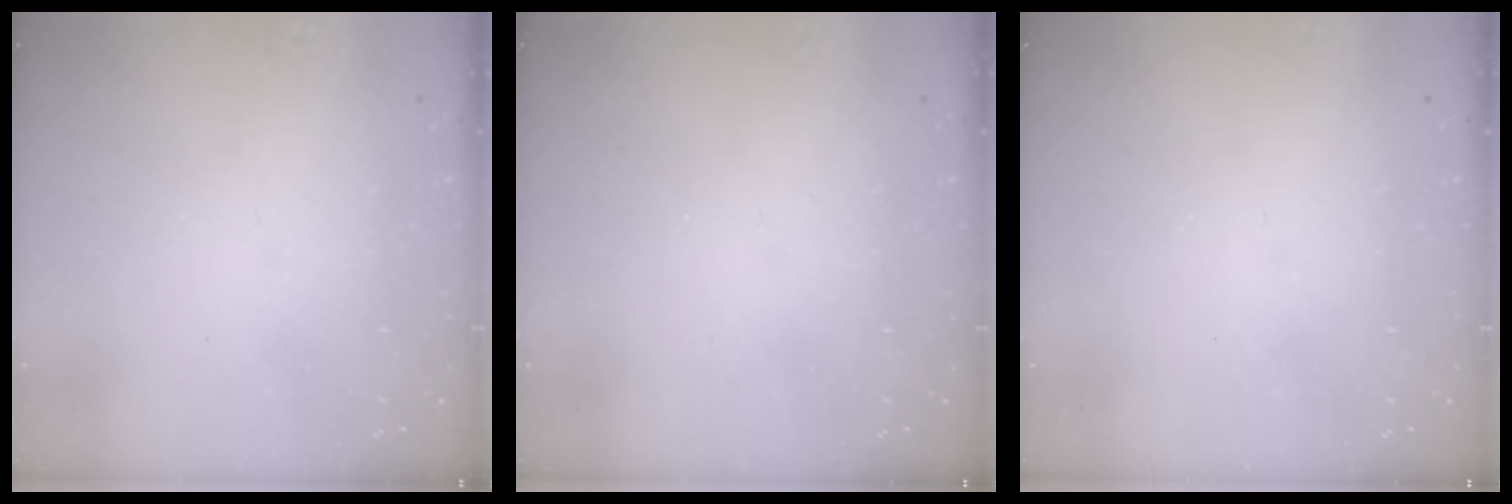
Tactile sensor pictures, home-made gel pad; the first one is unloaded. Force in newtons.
{"total": 0.0}
{"total": 0.0}